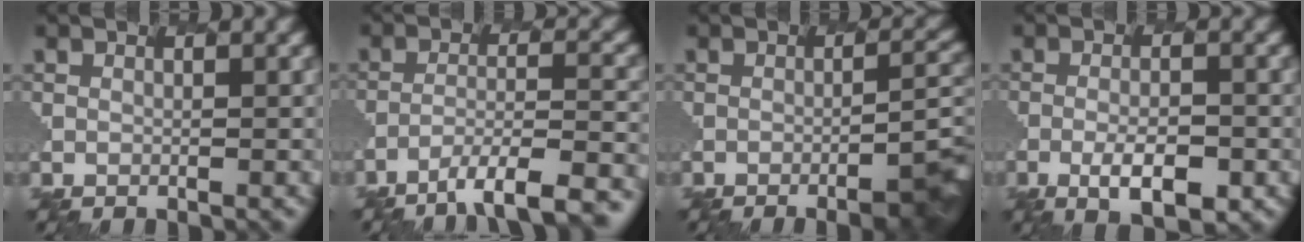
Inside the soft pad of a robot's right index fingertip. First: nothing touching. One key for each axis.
{"total": 9.1, "fx": -6.7, "fy": 2.2, "fz": 5.7, "tx": -0.110, "ty": -0.007, "tz": -0.098}
{"total": 6.4, "fx": -3.0, "fy": 1.9, "fz": 5.4, "tx": -0.056, "ty": -0.002, "tz": -0.026}
{"total": 3.6, "fx": -1.2, "fy": 1.0, "fz": 3.2, "tx": -0.080, "ty": -0.014, "tz": -0.021}